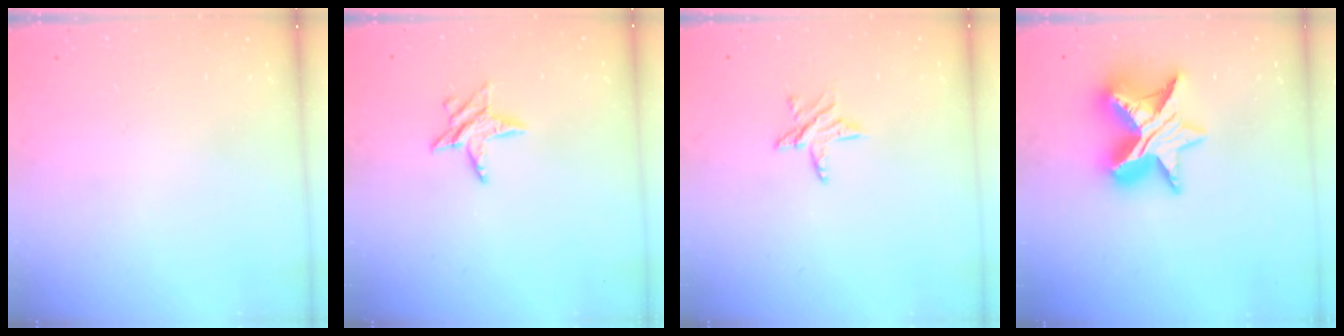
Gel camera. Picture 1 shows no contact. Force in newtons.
{"total": 6.5, "press": 6.5, "slide": 0.3}
{"total": 5.9, "press": 5.9, "slide": 0.4}
{"total": 14.0, "press": 13.9, "slide": 1.0}